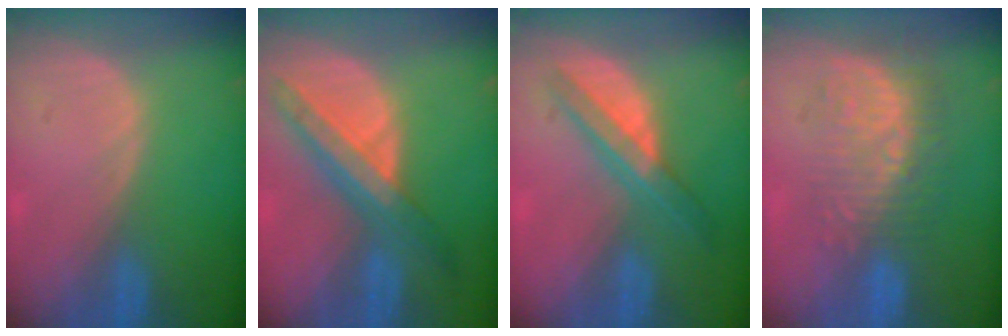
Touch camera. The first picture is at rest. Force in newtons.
{"total": 8.6, "press": 7.5, "slide": 4.2}
{"total": 6.6, "press": 5.7, "slide": 3.3}
{"total": 10.0, "press": 8.7, "slide": 4.9}